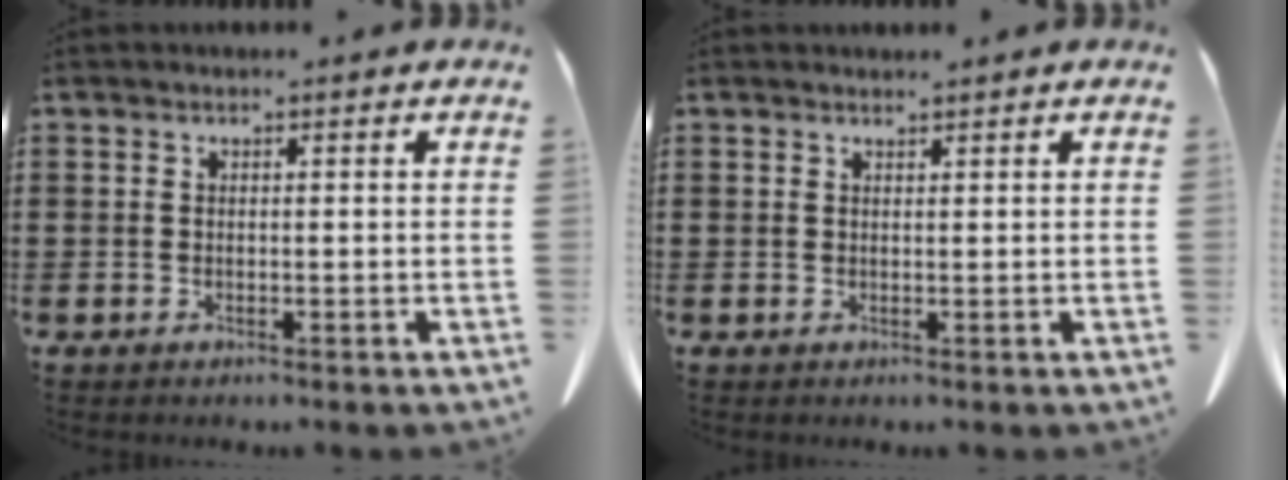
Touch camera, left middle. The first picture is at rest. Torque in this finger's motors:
{"motor_torque": [-0.72, 0.86, -0.04, 0.01]}